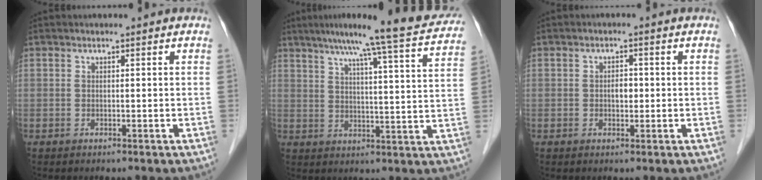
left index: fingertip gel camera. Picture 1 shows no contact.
{"total": 18.1, "force": [15.5, -0.3, 9.2], "torque": [-0.138, -0.012, 0.195]}
{"total": 1.8, "force": [-0.2, 1.1, 1.5], "torque": [-0.023, 0.003, -0.002]}